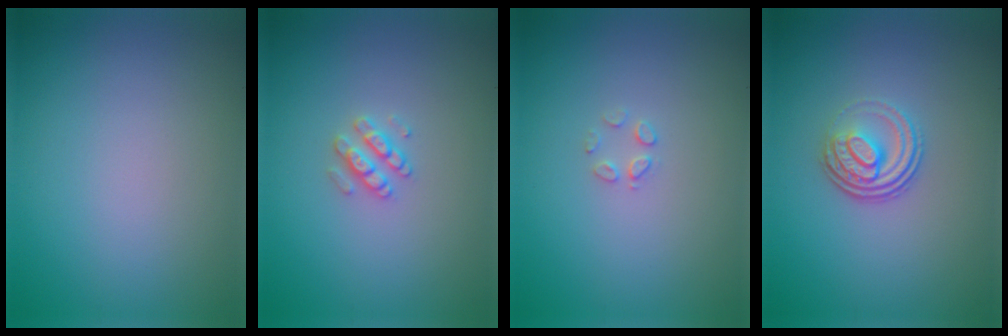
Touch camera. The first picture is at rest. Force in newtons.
{"total": 1.9, "press": 1.9, "slide": 0.3}
{"total": 1.0, "press": 1.0, "slide": 0.1}
{"total": 3.5, "press": 2.6, "slide": 2.4}